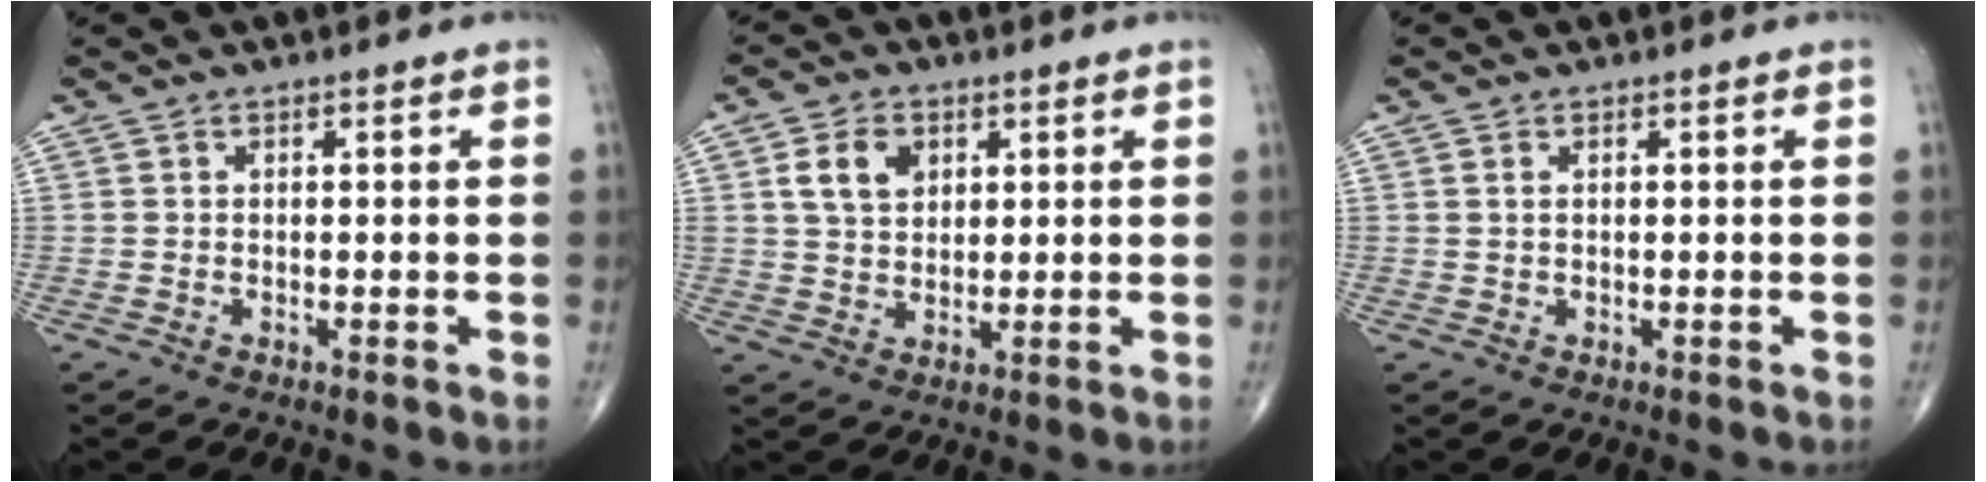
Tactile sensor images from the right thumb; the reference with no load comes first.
{"total": 6.8, "force": [2.5, 4.9, 4.0], "torque": [-0.055, -0.007, 0.046]}
{"total": 0.7, "force": [0.3, 0.4, 0.6], "torque": [-0.013, 0.005, 0.007]}